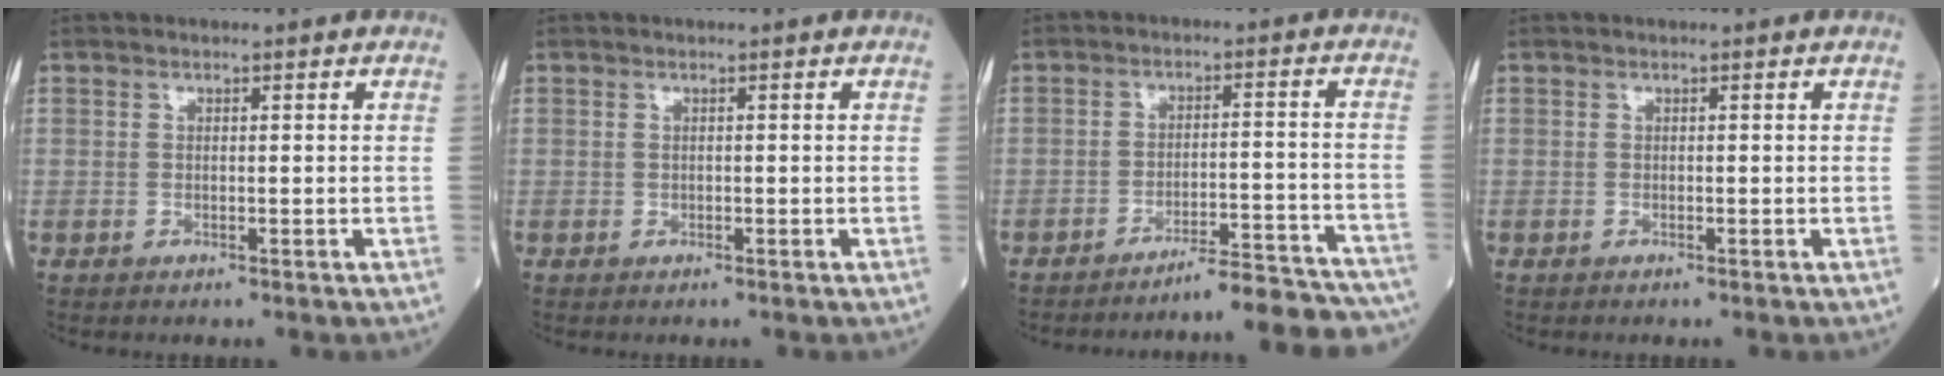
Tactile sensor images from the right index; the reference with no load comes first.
{"total": 0.0}
{"total": 12.8, "force": [-12.5, -0.2, 3.1], "torque": [-0.009, 0.016, -0.159]}
{"total": 0.0}